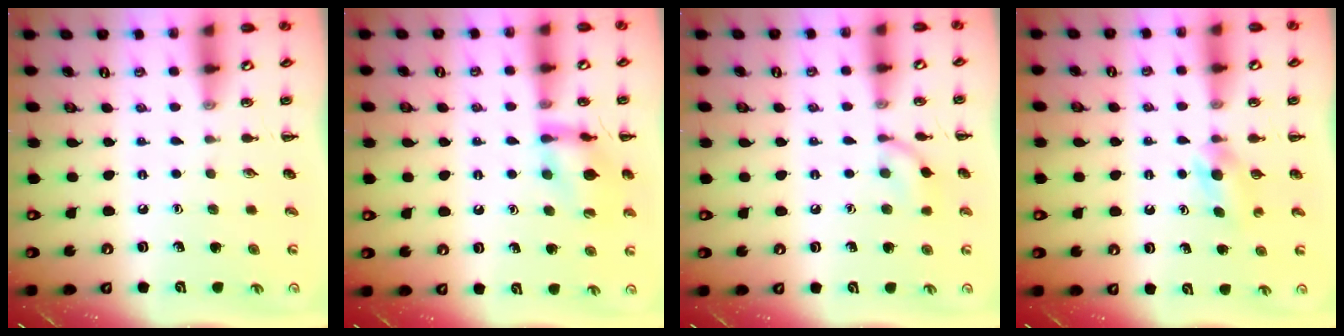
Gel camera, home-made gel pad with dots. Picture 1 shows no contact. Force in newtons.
{"total": 14.4, "press": 14.3, "slide": 2.2}
{"total": 7.5, "press": 7.4, "slide": 1.0}
{"total": 3.4, "press": 3.2, "slide": 1.2}